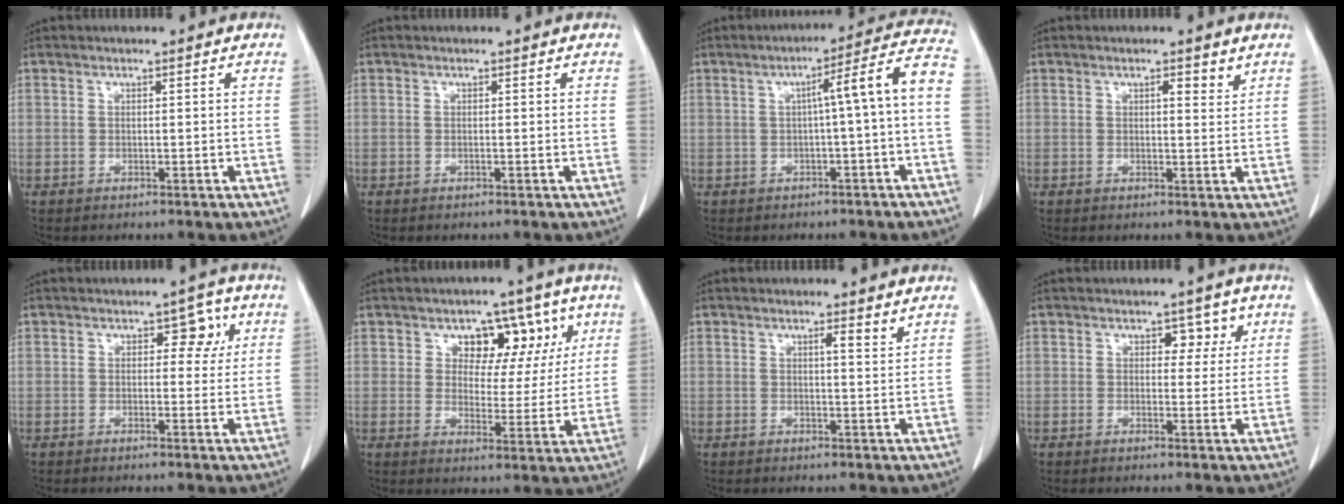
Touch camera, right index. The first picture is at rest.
{"total": 0.0}
{"total": 8.3, "force": [-0.7, -0.7, 8.3], "torque": [-0.109, 0.025, -0.011]}
{"total": 1.9, "force": [1.3, 0.5, 1.3], "torque": [-0.020, -0.004, 0.017]}
{"total": 3.8, "force": [1.3, 2.3, 2.8], "torque": [-0.025, 0.014, 0.015]}
{"total": 9.2, "force": [4.3, 6.3, 5.2], "torque": [-0.049, 0.017, 0.060]}
{"total": 1.8, "force": [1.3, 0.0, 1.2], "torque": [-0.020, -0.004, 0.020]}
{"total": 3.0, "force": [1.4, 2.1, 1.6], "torque": [-0.010, 0.005, 0.016]}